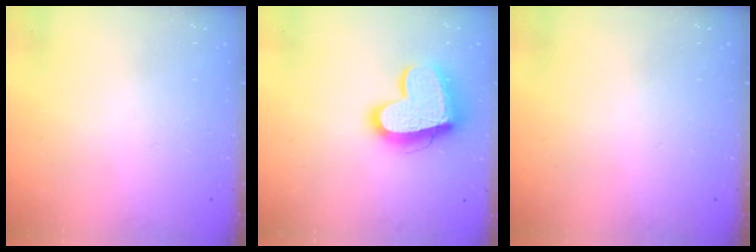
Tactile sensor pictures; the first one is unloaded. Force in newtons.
{"total": 16.5, "press": 16.4, "slide": 1.5}
{"total": 0.0}